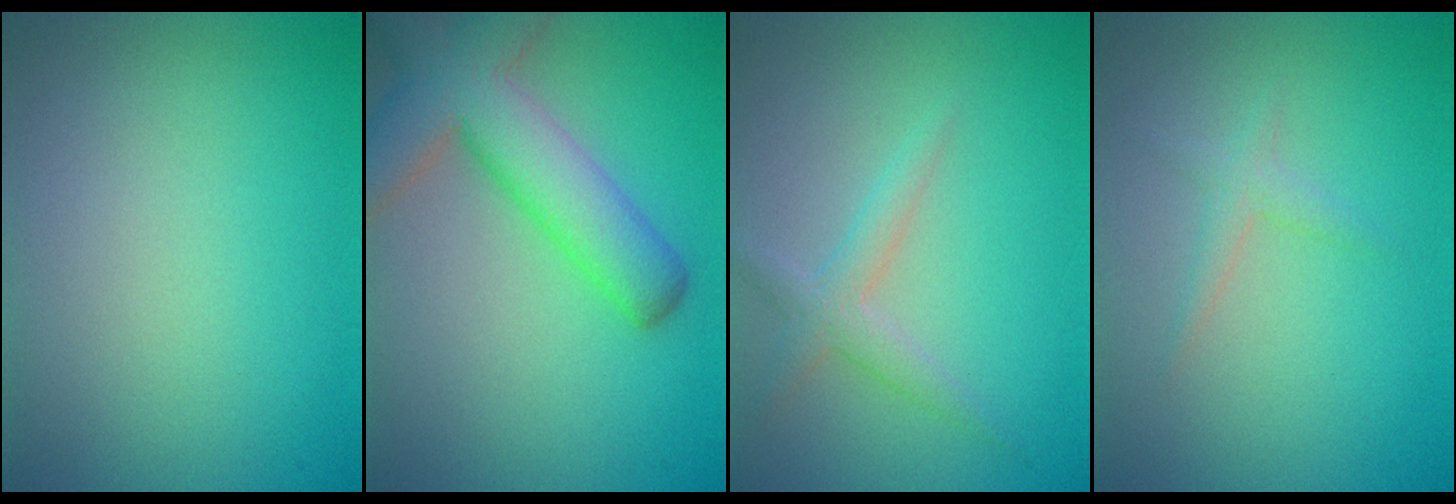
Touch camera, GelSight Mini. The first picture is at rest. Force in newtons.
{"total": 7.6, "press": 7.6, "slide": 0.5}
{"total": 2.2, "press": 2.2, "slide": 0.0}
{"total": 1.3, "press": 1.3, "slide": 0.1}